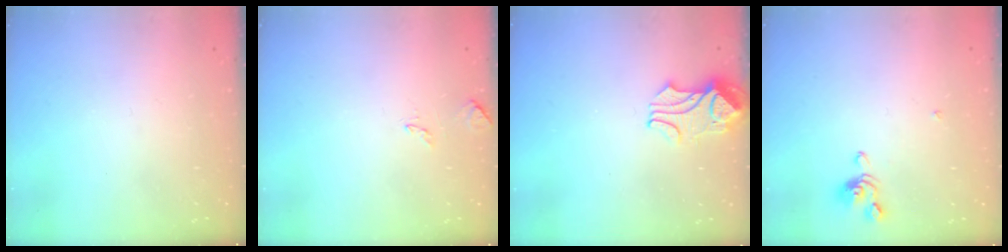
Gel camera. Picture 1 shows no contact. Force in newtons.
{"total": 4.9, "press": 4.8, "slide": 0.8}
{"total": 2.3, "press": 2.3, "slide": 0.5}
{"total": 2.1, "press": 2.1, "slide": 0.3}